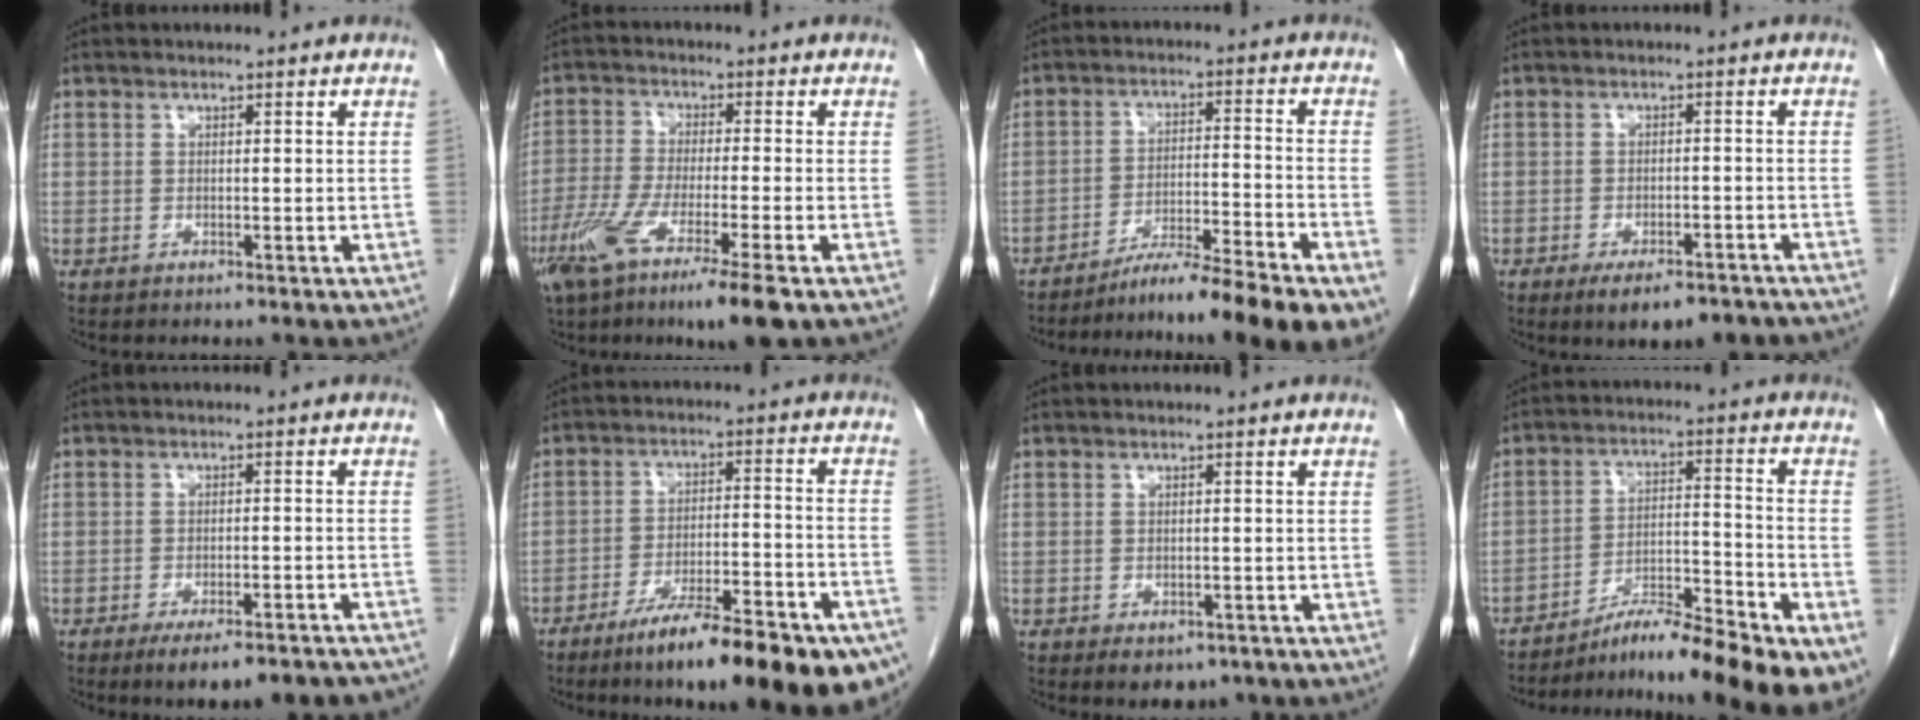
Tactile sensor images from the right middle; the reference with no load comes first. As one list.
[{"total": 12.4, "force": [-7.0, 0.6, 10.3], "torque": [-0.195, -0.038, -0.123]}, {"total": 13.4, "force": [-10.8, -0.6, 8.0], "torque": [-0.103, -0.003, -0.172]}, {"total": 8.0, "force": [-6.3, 2.5, 4.2], "torque": [-0.051, 0.001, -0.085]}, {"total": 12.6, "force": [-10.4, 2.7, 6.5], "torque": [-0.058, 0.004, -0.131]}, {"total": 21.4, "force": [-14.9, 3.6, 15.0], "torque": [-0.152, 0.011, -0.224]}, {"total": 3.8, "force": [-2.5, 2.2, 1.9], "torque": [-0.016, -0.002, -0.026]}, {"total": 15.0, "force": [-11.9, 0.9, 9.1], "torque": [-0.113, 0.018, -0.194]}]